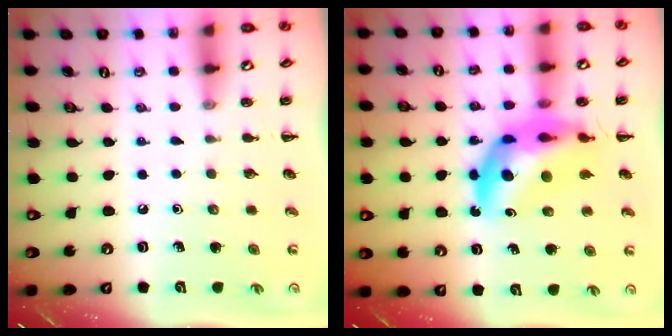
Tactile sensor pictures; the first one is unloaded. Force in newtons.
{"total": 12.9, "press": 12.4, "slide": 3.6}